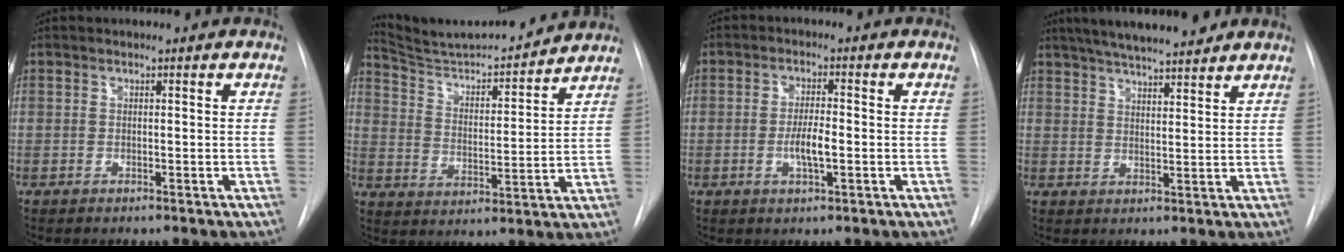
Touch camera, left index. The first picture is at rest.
{"total": 15.5, "force": [14.7, 1.1, 4.5], "torque": [-0.075, -0.007, 0.232]}
{"total": 4.1, "force": [-0.9, 0.9, 3.9], "torque": [-0.076, -0.002, -0.015]}
{"total": 12.6, "force": [10.8, 1.8, 6.2], "torque": [-0.100, 0.018, 0.163]}